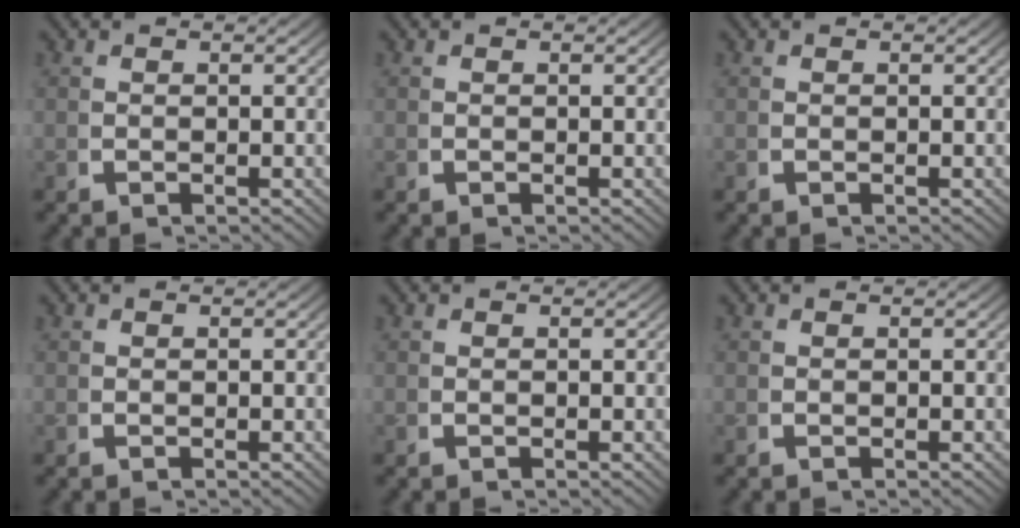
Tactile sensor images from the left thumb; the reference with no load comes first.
{"total": 0.0}
{"total": 0.0}
{"total": 0.0}
{"total": 0.0}
{"total": 0.0}